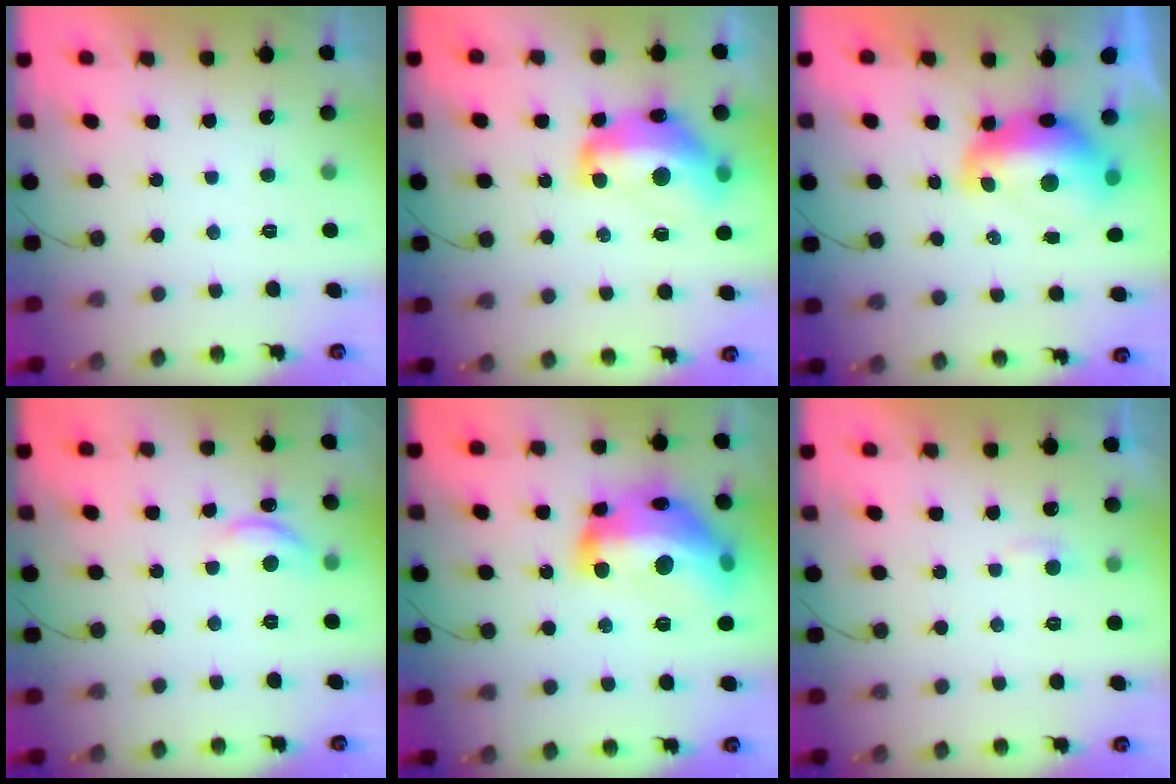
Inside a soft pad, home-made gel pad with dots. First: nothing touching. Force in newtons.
{"total": 16.4, "press": 16.3, "slide": 1.9}
{"total": 11.8, "press": 11.7, "slide": 1.3}
{"total": 10.1, "press": 10.0, "slide": 0.8}
{"total": 23.9, "press": 23.8, "slide": 1.5}
{"total": 2.7, "press": 2.7, "slide": 0.2}